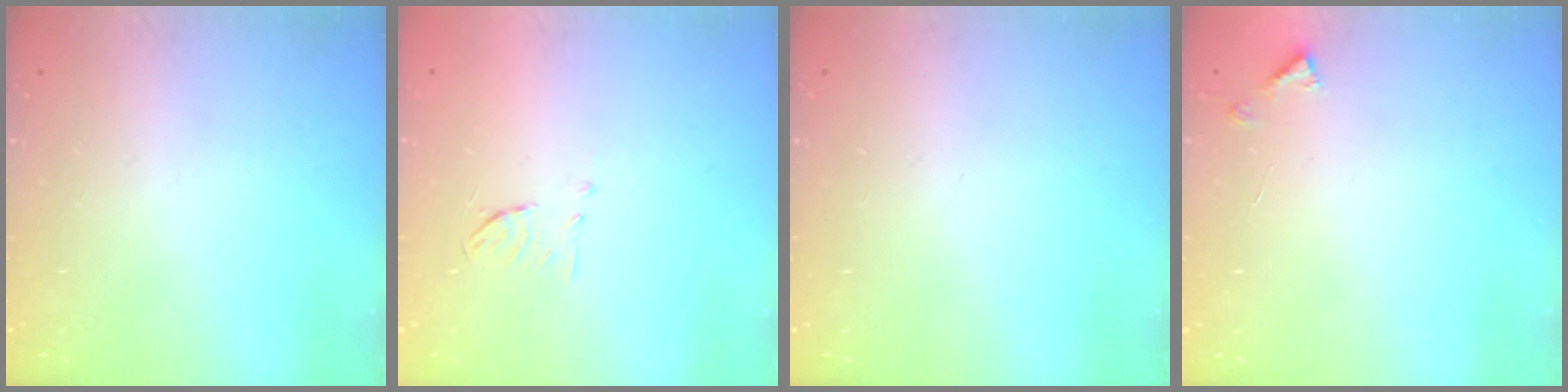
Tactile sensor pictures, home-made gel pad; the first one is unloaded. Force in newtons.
{"total": 5.3, "press": 5.2, "slide": 0.8}
{"total": 0.0}
{"total": 4.3, "press": 4.2, "slide": 0.3}